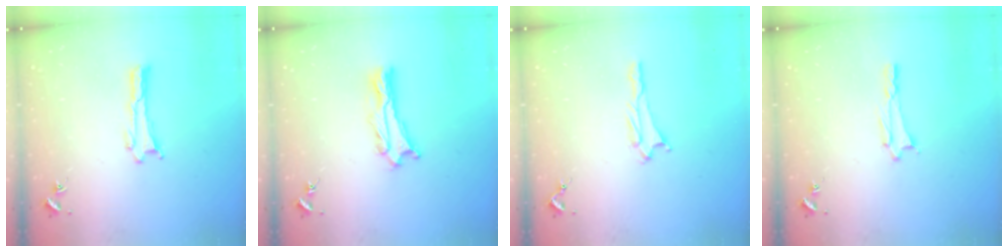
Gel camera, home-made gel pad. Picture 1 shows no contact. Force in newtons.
{"total": 2.4, "press": 2.4, "slide": 0.3}
{"total": 1.1, "press": 1.0, "slide": 0.1}
{"total": 0.7, "press": 0.7, "slide": 0.1}